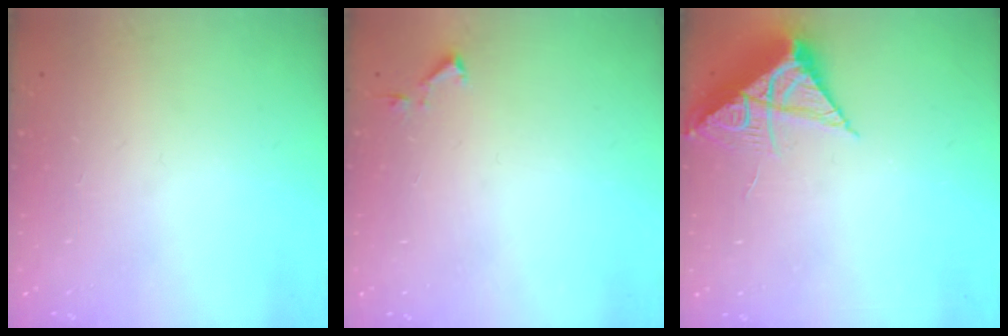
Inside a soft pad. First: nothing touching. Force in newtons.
{"total": 3.5, "press": 3.4, "slide": 0.6}
{"total": 8.3, "press": 8.3, "slide": 0.3}